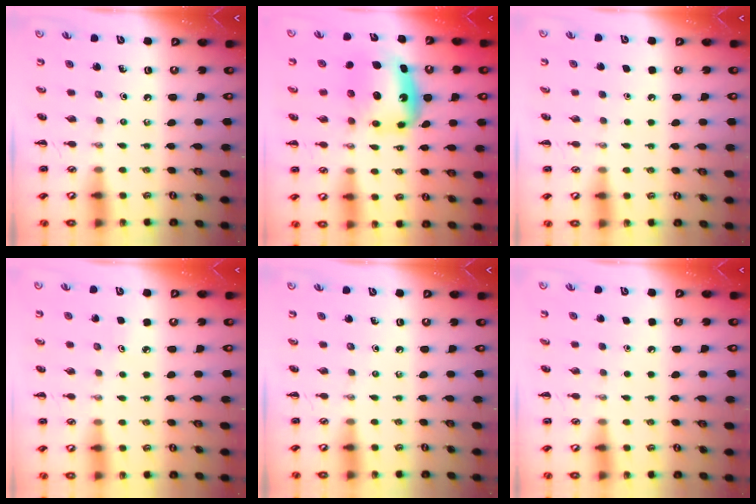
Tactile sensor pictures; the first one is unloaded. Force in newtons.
{"total": 6.7, "press": 6.6, "slide": 1.4}
{"total": 1.6, "press": 1.6, "slide": 0.1}
{"total": 4.0, "press": 3.8, "slide": 1.3}
{"total": 0.0}
{"total": 2.3, "press": 2.3, "slide": 0.1}